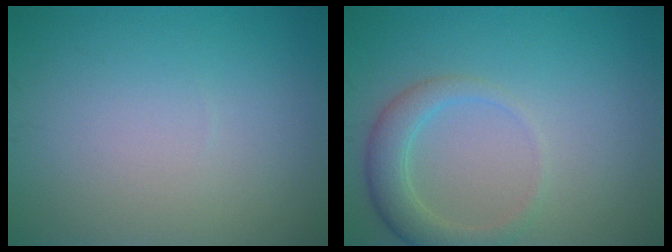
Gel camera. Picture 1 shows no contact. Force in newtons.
{"total": 3.2, "press": 3.2, "slide": 0.2}